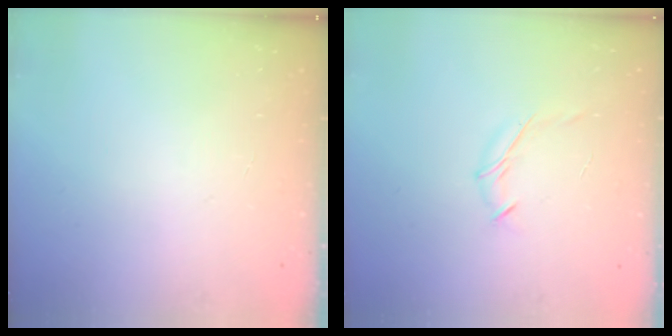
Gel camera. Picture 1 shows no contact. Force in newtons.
{"total": 6.7, "press": 6.6, "slide": 1.2}